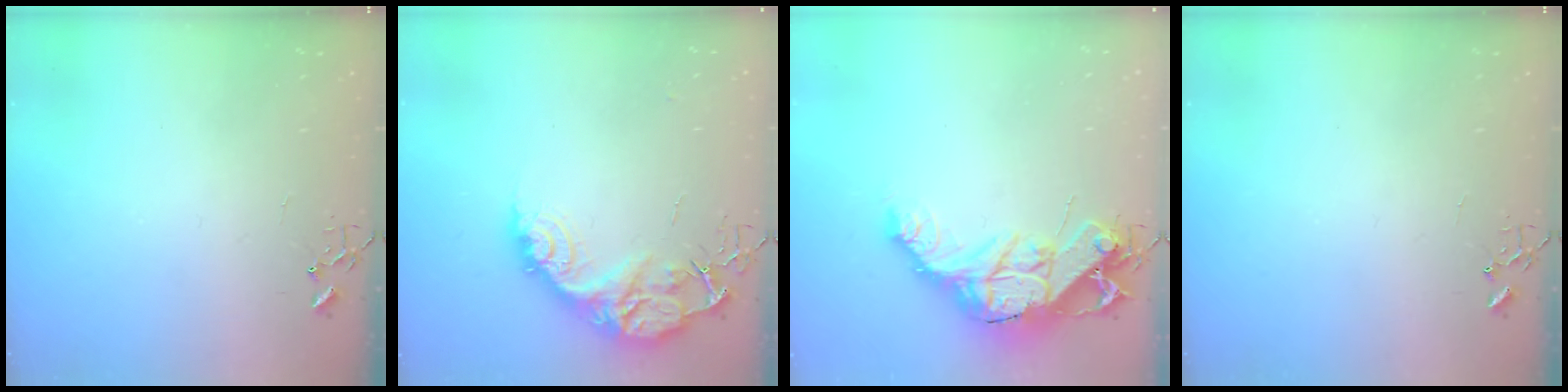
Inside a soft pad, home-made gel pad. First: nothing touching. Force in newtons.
{"total": 16.1, "press": 16.0, "slide": 1.5}
{"total": 17.7, "press": 17.6, "slide": 1.5}
{"total": 0.0}